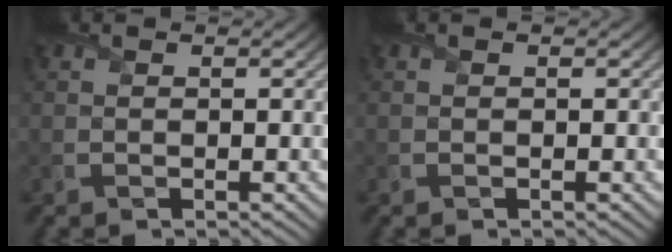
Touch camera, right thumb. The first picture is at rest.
{"total": 0.0}